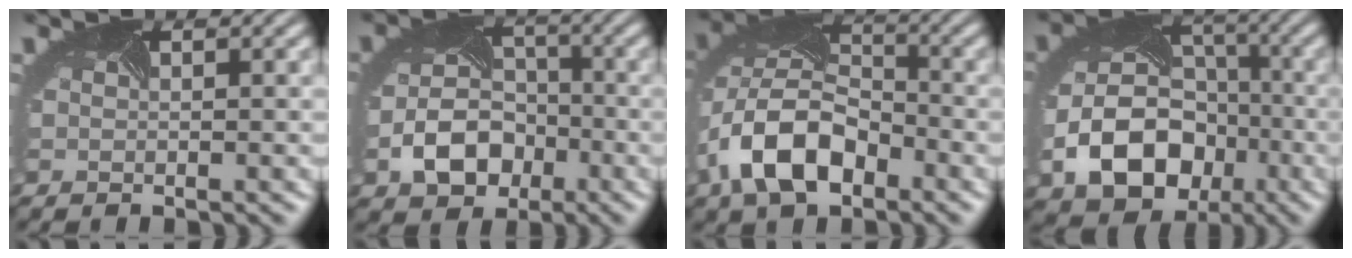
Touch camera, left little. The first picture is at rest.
{"total": 5.6, "force": [-2.5, 4.1, 2.8], "torque": [-0.055, -0.016, -0.040]}
{"total": 8.8, "force": [-3.8, 5.3, 5.9], "torque": [-0.131, -0.010, -0.076]}
{"total": 9.4, "force": [-3.3, 6.9, 5.5], "torque": [-0.108, -0.027, -0.052]}